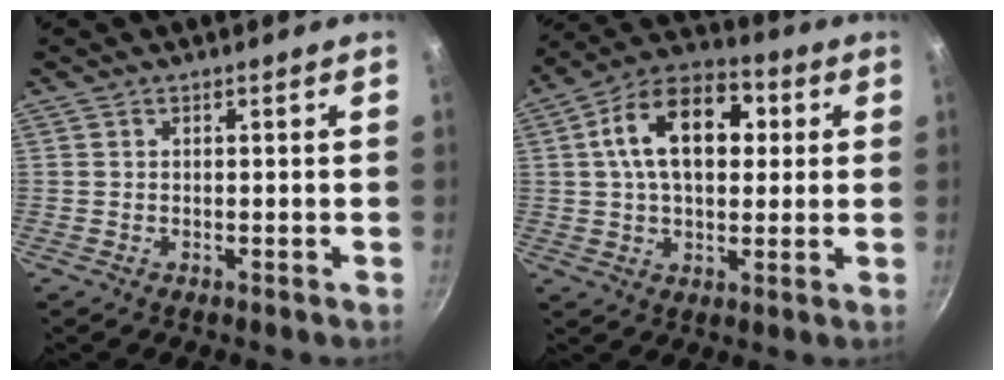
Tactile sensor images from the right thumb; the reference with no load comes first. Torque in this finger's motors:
{"motor_torque": [0.17, 3.20, 1.41, 0.14, 0.44]}